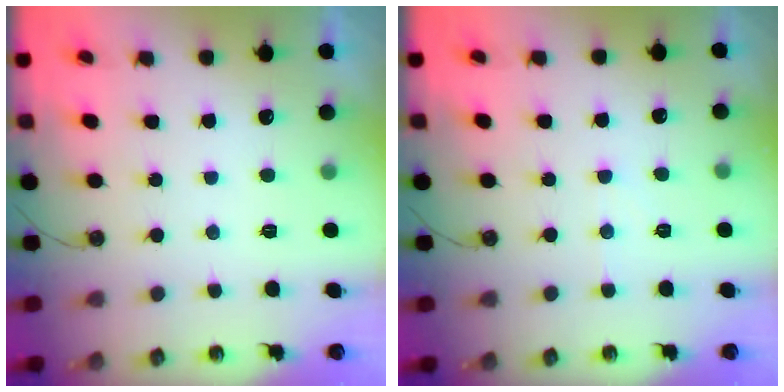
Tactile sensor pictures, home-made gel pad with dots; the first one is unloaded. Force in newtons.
{"total": 3.4, "press": 3.4, "slide": 0.5}